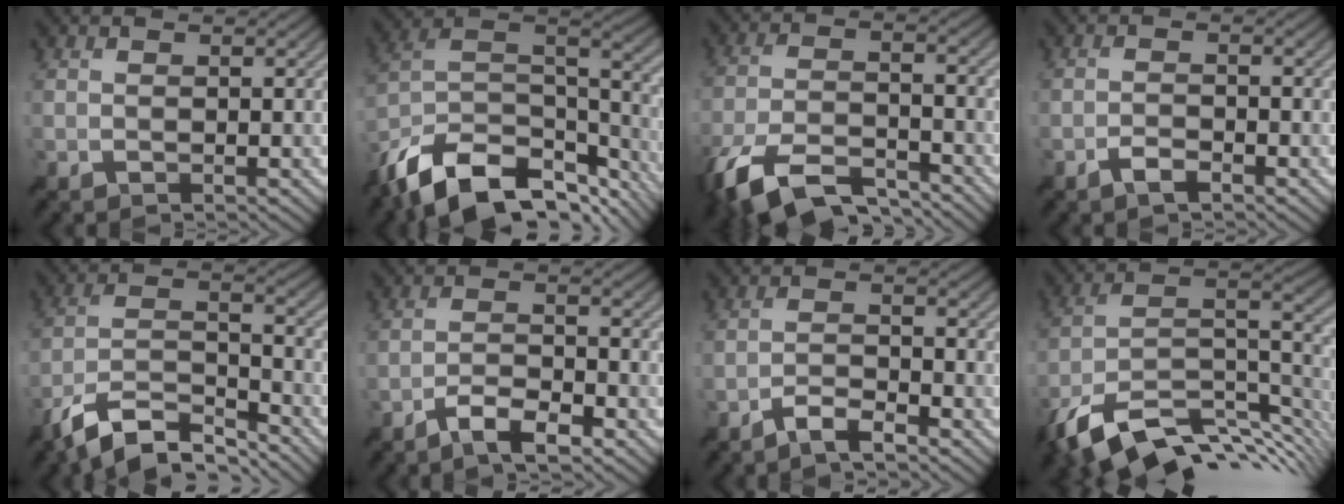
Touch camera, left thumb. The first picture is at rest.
{"total": 16.8, "force": [-11.0, 8.0, 9.7], "torque": [-0.239, -0.029, -0.170]}
{"total": 12.3, "force": [-8.9, 4.7, 7.1], "torque": [-0.162, -0.013, -0.170]}
{"total": 1.9, "force": [-1.2, 0.6, 1.3], "torque": [-0.025, 0.005, -0.025]}
{"total": 10.9, "force": [-8.2, 3.5, 6.2], "torque": [-0.118, 0.003, -0.162]}
{"total": 4.6, "force": [-3.3, 1.0, 3.0], "torque": [-0.061, 0.007, -0.065]}
{"total": 3.4, "force": [-2.7, 0.5, 2.0], "torque": [-0.042, 0.006, -0.057]}
{"total": 14.3, "force": [-8.1, 6.3, 10.0], "torque": [-0.229, -0.012, -0.135]}